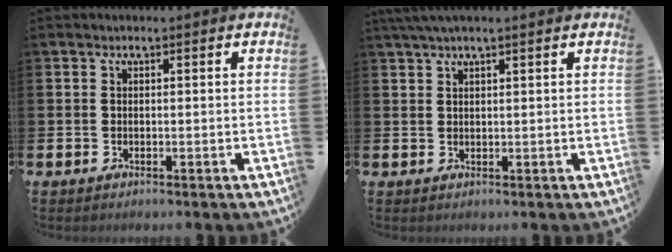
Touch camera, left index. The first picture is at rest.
{"total": 2.3, "force": [1.9, 0.0, 1.3], "torque": [-0.035, 0.005, 0.036]}